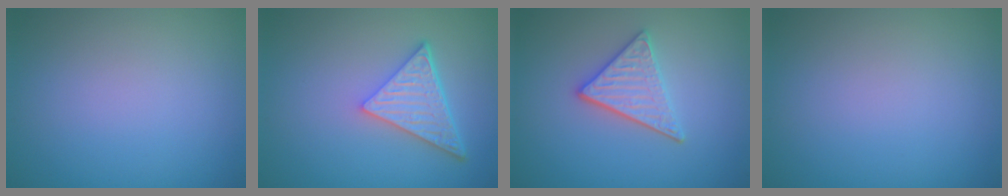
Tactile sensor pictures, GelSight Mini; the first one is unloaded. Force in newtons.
{"total": 5.0, "press": 3.7, "slide": 3.3}
{"total": 3.2, "press": 2.9, "slide": 1.4}
{"total": 0.0}